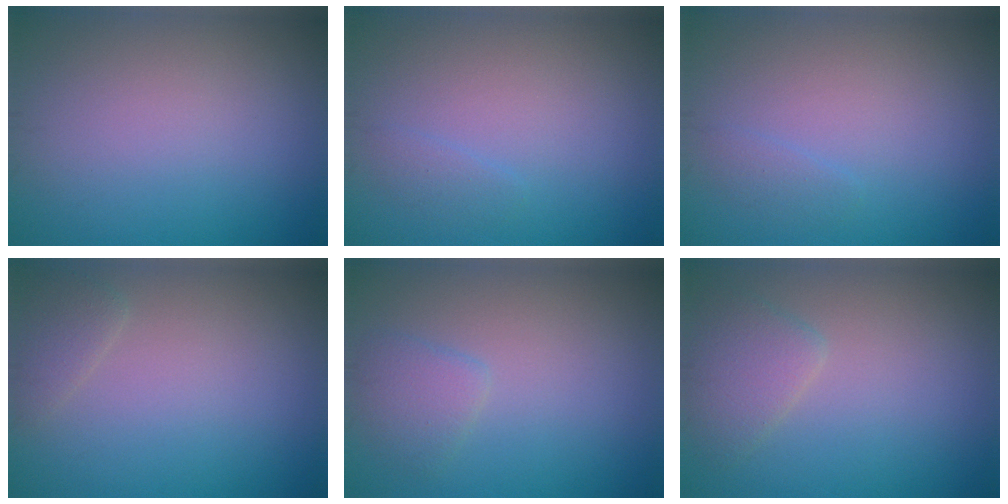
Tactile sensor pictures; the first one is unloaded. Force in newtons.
{"total": 0.9, "press": 0.9, "slide": 0.1}
{"total": 0.9, "press": 0.9, "slide": 0.1}
{"total": 1.3, "press": 1.3, "slide": 0.2}
{"total": 1.7, "press": 1.7, "slide": 0.2}
{"total": 2.4, "press": 2.4, "slide": 0.2}